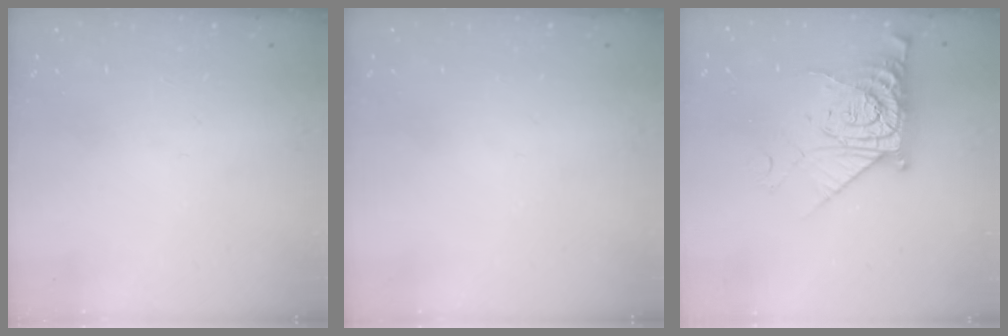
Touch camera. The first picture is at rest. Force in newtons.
{"total": 0.0}
{"total": 11.7, "press": 11.6, "slide": 1.4}